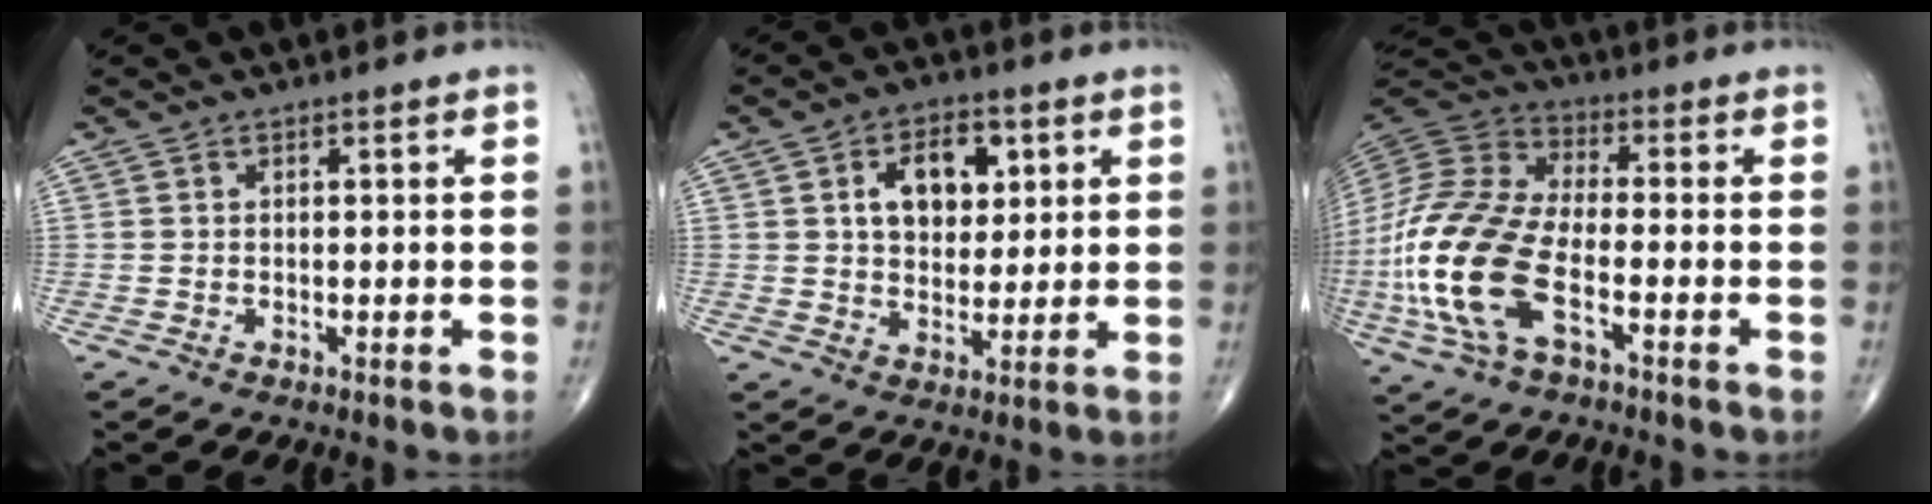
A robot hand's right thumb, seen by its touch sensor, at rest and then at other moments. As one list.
[{"total": 10.0, "force": [3.1, 6.5, 7.0], "torque": [-0.072, -0.007, 0.050]}, {"total": 19.4, "force": [-5.7, 9.1, 16.2], "torque": [-0.364, 0.017, -0.111]}]